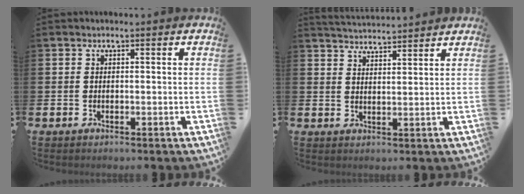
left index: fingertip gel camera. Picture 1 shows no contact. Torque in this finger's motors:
{"motor_torque": [-0.36, -1.78, -0.15, 0.01]}